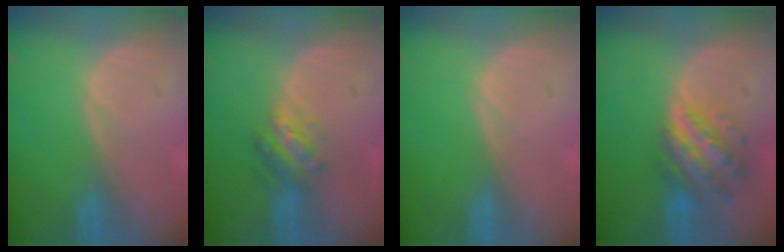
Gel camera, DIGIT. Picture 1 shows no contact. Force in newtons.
{"total": 4.9, "press": 4.5, "slide": 2.0}
{"total": 0.0}
{"total": 7.5, "press": 7.5, "slide": 0.4}